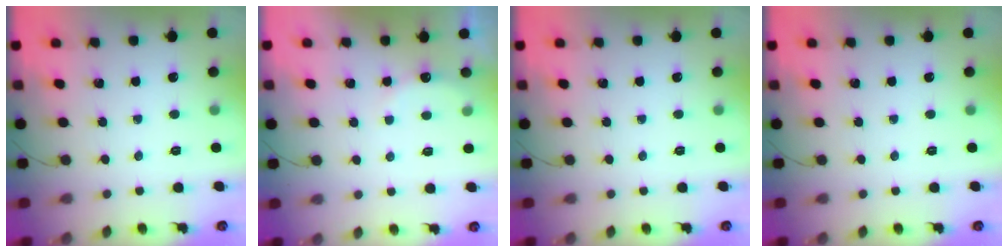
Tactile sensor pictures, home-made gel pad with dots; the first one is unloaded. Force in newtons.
{"total": 6.0, "press": 5.9, "slide": 1.1}
{"total": 0.0}
{"total": 0.0}